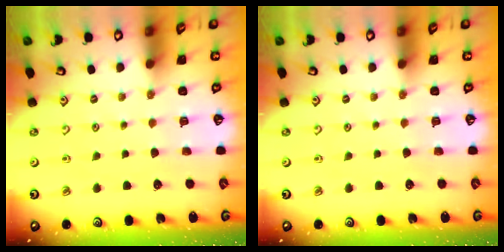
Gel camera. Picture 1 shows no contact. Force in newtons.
{"total": 0.0}